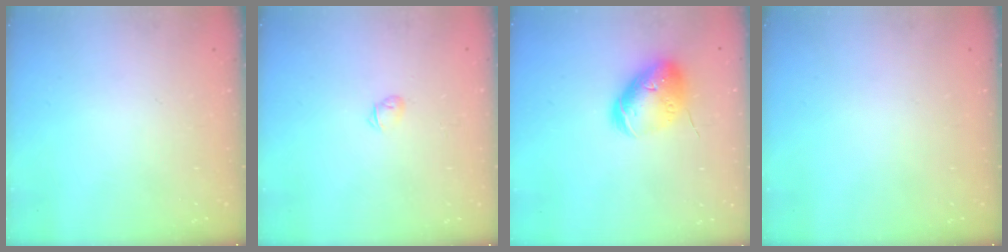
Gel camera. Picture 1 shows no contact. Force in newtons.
{"total": 3.3, "press": 3.2, "slide": 0.6}
{"total": 12.6, "press": 12.5, "slide": 1.3}
{"total": 0.0}